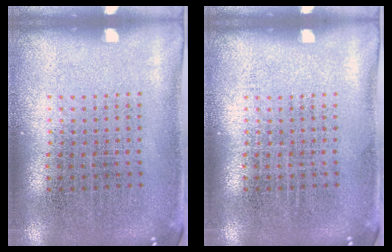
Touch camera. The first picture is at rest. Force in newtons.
{"total": 0.0}